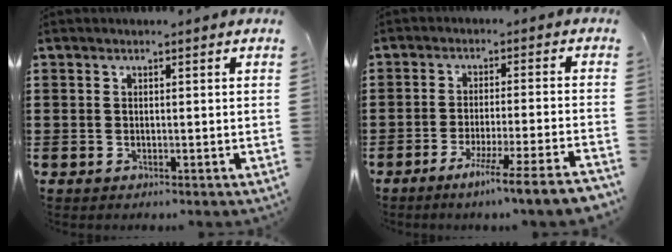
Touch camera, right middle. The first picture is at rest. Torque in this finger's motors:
{"motor_torque": [1.28, -0.86, 0.16, 0.07]}